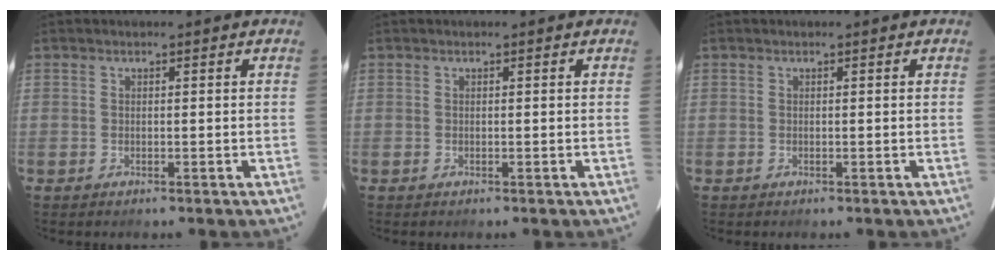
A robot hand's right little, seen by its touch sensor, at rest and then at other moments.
{"total": 0.0}
{"total": 0.0}